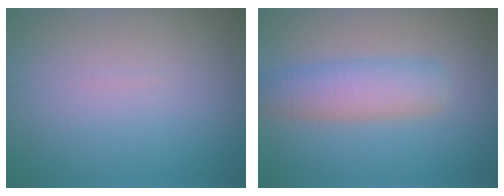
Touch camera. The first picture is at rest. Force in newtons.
{"total": 4.4, "press": 4.4, "slide": 0.1}